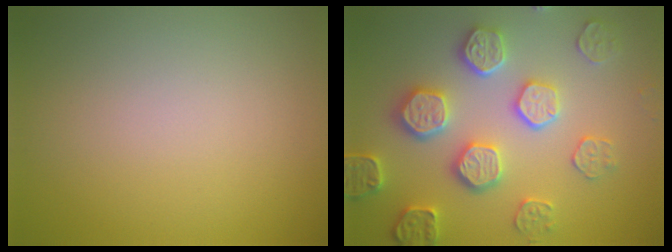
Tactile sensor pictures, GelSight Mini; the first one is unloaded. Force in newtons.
{"total": 5.1, "press": 5.0, "slide": 1.1}